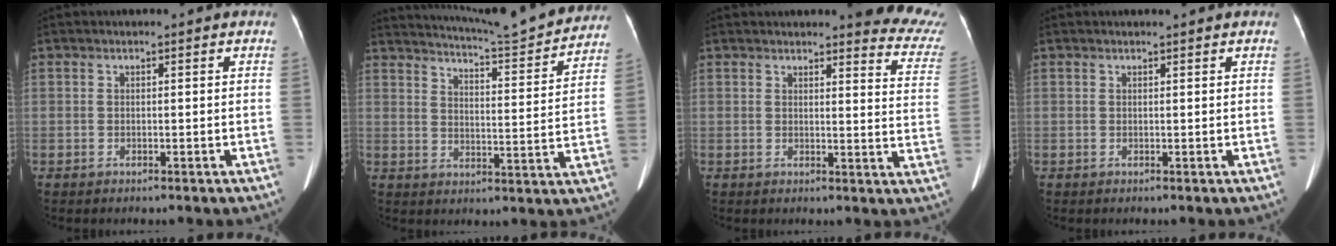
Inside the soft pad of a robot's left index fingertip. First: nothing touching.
{"total": 16.5, "force": [15.6, 0.4, 5.4], "torque": [-0.088, -0.033, 0.202]}
{"total": 10.8, "force": [10.4, 0.8, 2.5], "torque": [-0.004, -0.074, 0.082]}
{"total": 0.0}